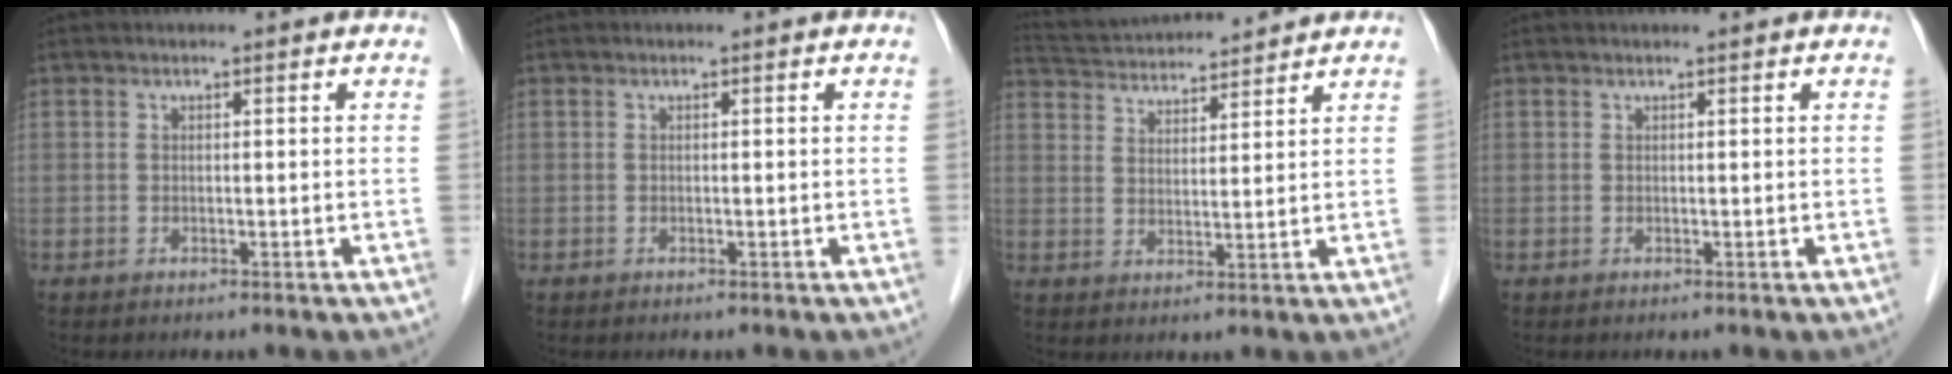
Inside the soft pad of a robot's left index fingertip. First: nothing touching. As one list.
[{"total": 0.0}, {"total": 12.5, "force": [11.9, 1.2, 3.6], "torque": [-0.078, 0.031, 0.196]}, {"total": 1.1, "force": [1.0, 0.0, 0.4], "torque": [-0.006, 0.013, 0.016]}]